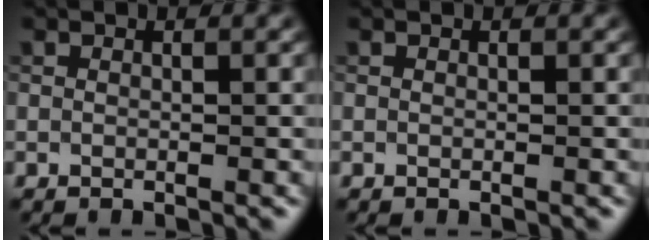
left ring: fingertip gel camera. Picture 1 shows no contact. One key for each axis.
{"total": 0.0}